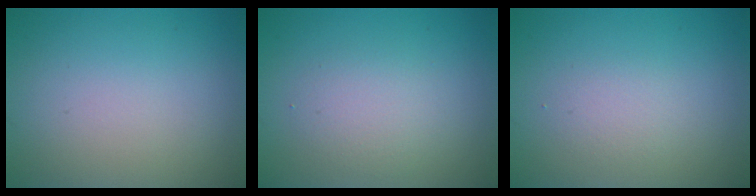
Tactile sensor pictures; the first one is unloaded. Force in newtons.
{"total": 2.3, "press": 2.3, "slide": 0.1}
{"total": 1.3, "press": 1.3, "slide": 0.0}